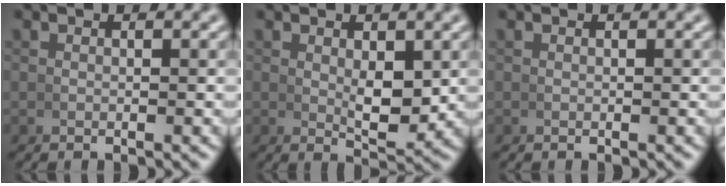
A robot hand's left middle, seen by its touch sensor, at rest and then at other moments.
{"total": 3.1, "force": [0.7, 1.2, 2.8], "torque": [-0.043, -0.015, 0.017]}
{"total": 0.0}